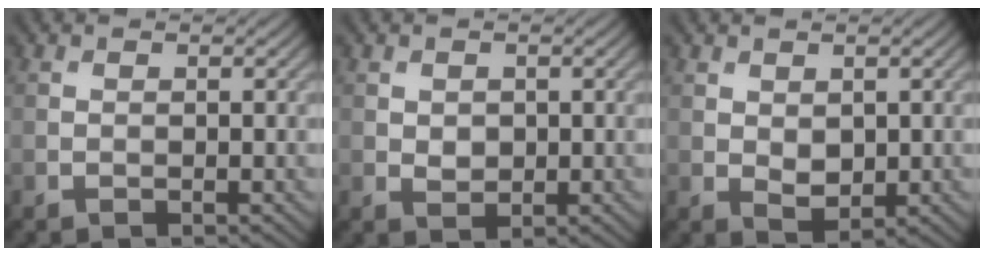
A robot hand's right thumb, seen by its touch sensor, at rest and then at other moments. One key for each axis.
{"total": 1.6, "fx": 0.3, "fy": 1.3, "fz": 0.8, "tx": -0.021, "ty": -0.005, "tz": 0.009}
{"total": 2.3, "fx": 0.6, "fy": 1.6, "fz": 1.6, "tx": -0.034, "ty": -0.006, "tz": 0.016}